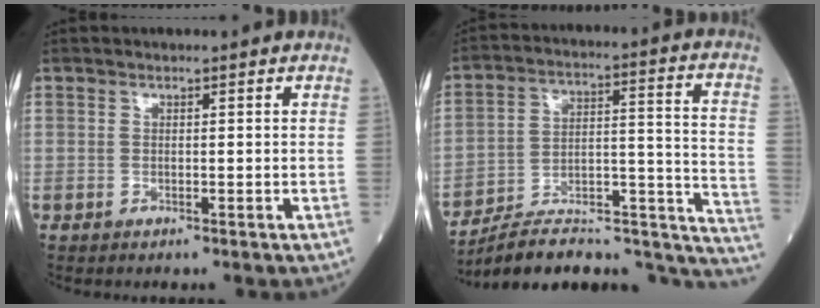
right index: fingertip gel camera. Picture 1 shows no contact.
{"total": 24.8, "force": [-19.9, 7.1, 13.1], "torque": [-0.143, 0.045, -0.288]}